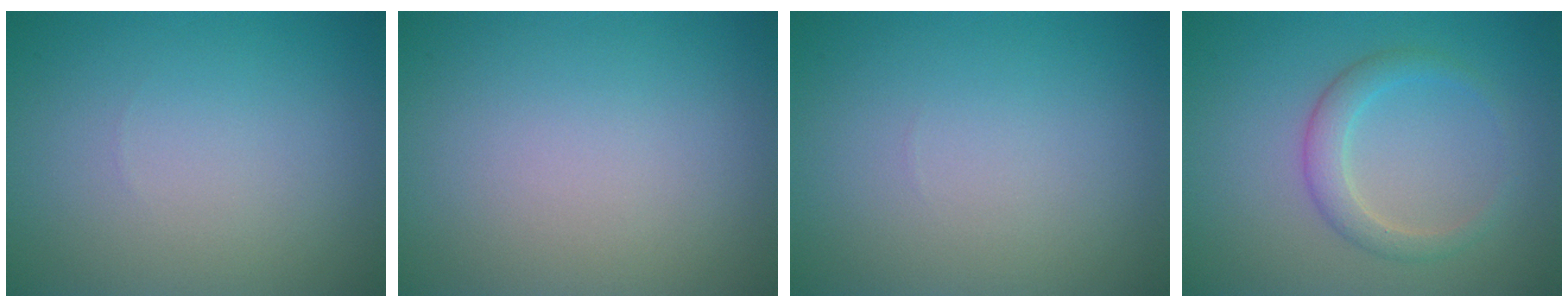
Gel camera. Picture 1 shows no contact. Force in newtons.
{"total": 0.0}
{"total": 0.0}
{"total": 2.4, "press": 2.4, "slide": 0.1}